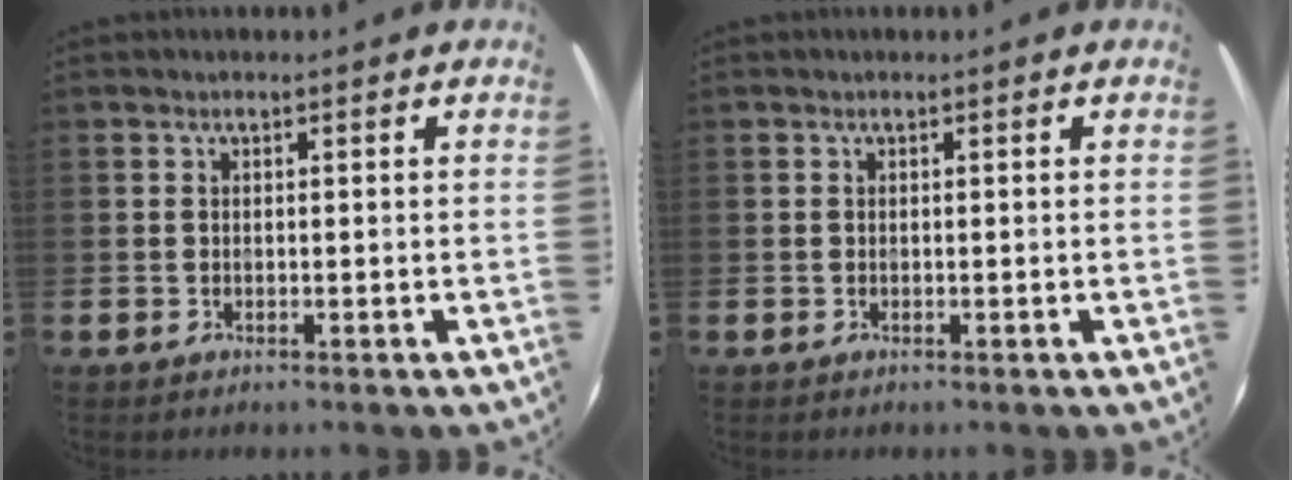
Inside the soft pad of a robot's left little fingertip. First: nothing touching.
{"total": 0.0}